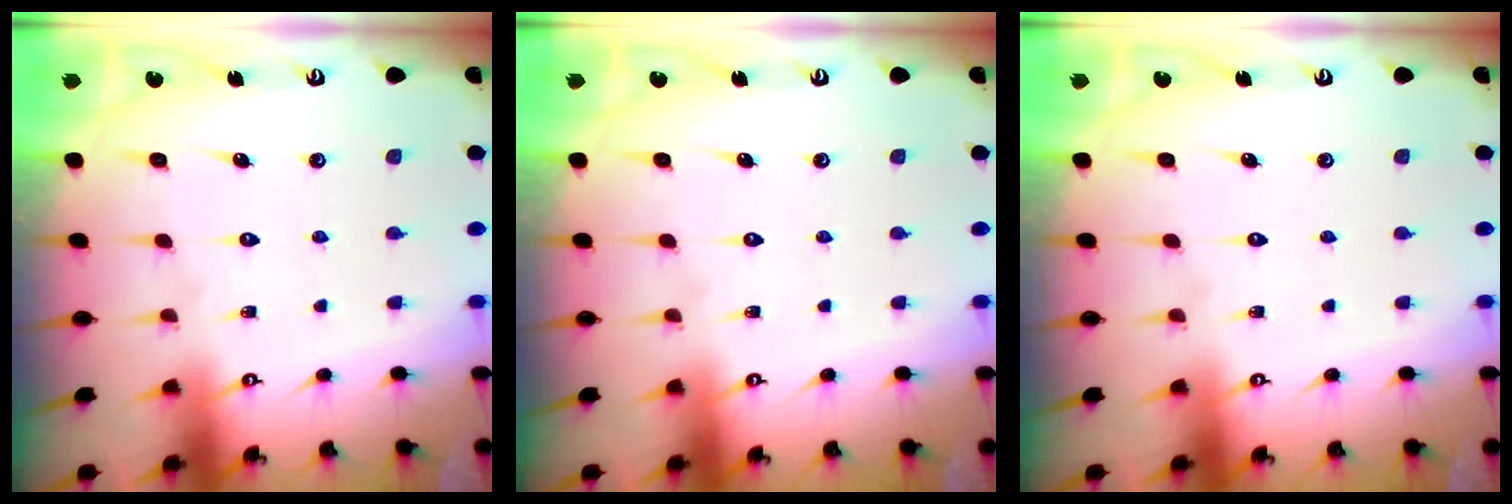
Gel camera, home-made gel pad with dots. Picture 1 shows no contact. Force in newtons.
{"total": 0.0}
{"total": 0.0}